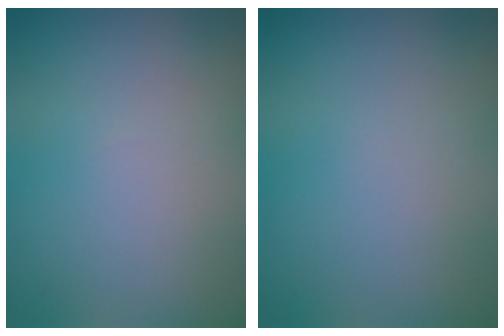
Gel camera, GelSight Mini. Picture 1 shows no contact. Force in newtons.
{"total": 0.0}